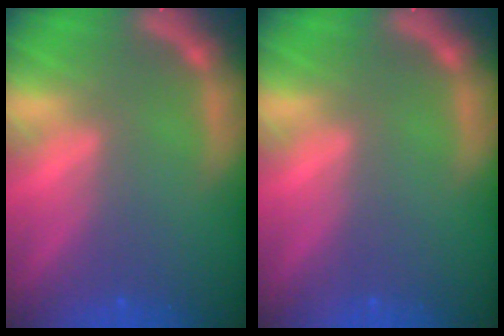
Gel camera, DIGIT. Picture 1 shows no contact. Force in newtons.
{"total": 0.0}